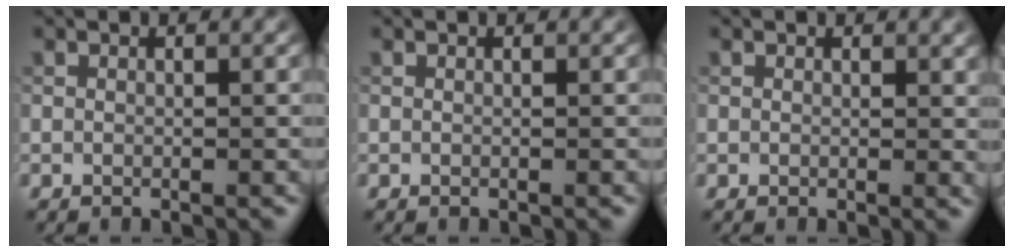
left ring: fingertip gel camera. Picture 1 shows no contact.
{"total": 0.0}
{"total": 1.6, "force": [0.8, 1.3, 0.4], "torque": [-0.001, -0.005, 0.010]}